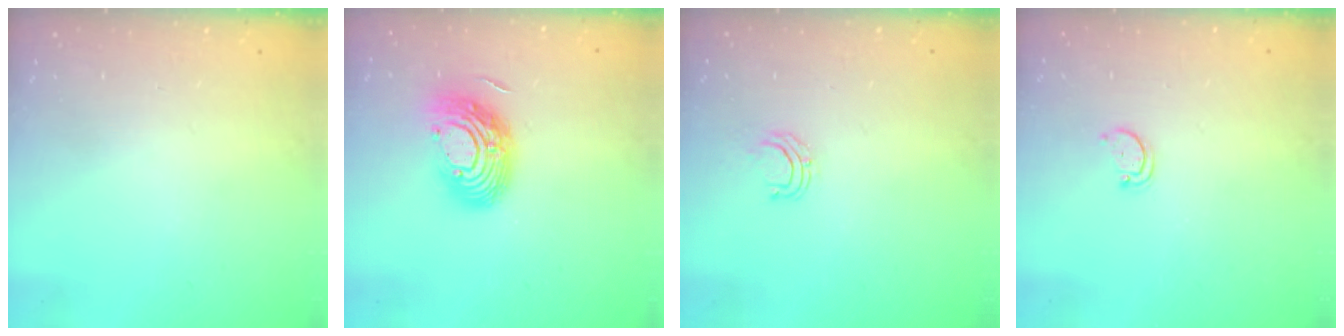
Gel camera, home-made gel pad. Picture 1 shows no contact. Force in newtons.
{"total": 14.5, "press": 14.5, "slide": 1.0}
{"total": 4.1, "press": 4.1, "slide": 0.3}
{"total": 2.6, "press": 2.5, "slide": 0.4}